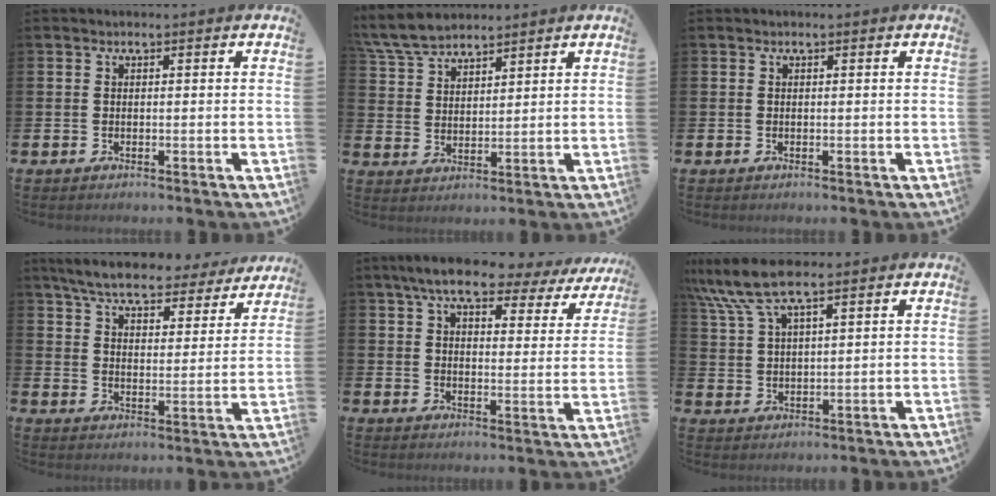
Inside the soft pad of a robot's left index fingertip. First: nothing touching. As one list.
[{"total": 6.7, "force": [6.3, 1.5, 1.9], "torque": [-0.060, -0.017, 0.118]}, {"total": 0.0}, {"total": 7.3, "force": [6.7, 1.3, 2.5], "torque": [-0.070, -0.036, 0.115]}, {"total": 7.8, "force": [6.6, 1.9, 3.7], "torque": [-0.081, -0.030, 0.110]}, {"total": 8.4, "force": [6.6, 2.2, 4.7], "torque": [-0.112, -0.012, 0.121]}]